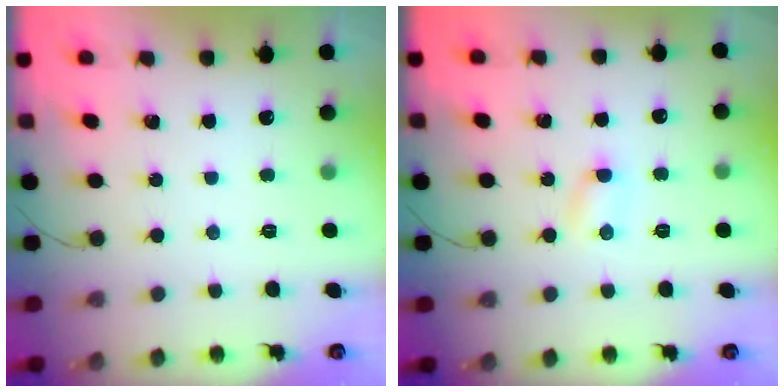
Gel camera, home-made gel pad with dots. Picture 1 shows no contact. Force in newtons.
{"total": 2.4, "press": 2.3, "slide": 0.7}